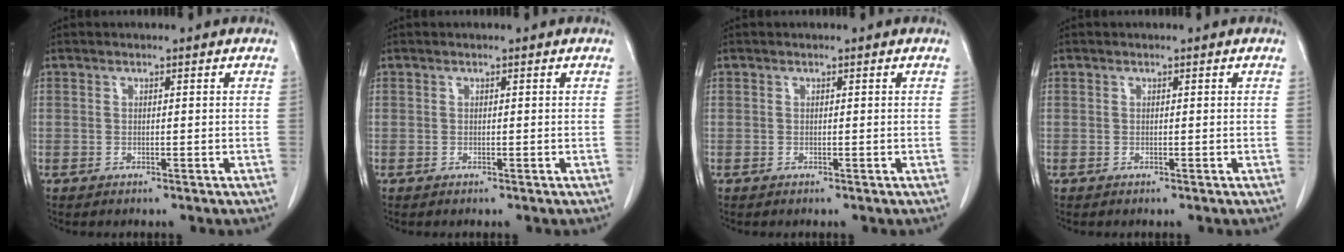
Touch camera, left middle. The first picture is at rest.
{"total": 0.0}
{"total": 0.0}
{"total": 0.0}